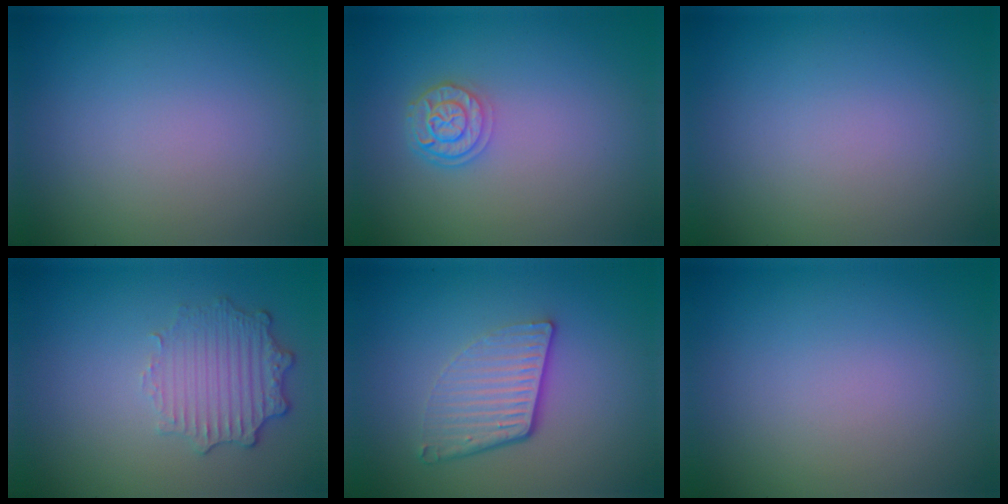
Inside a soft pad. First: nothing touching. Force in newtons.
{"total": 2.3, "press": 1.9, "slide": 1.3}
{"total": 0.0}
{"total": 3.5, "press": 2.9, "slide": 2.1}
{"total": 4.4, "press": 2.9, "slide": 3.3}
{"total": 0.0}